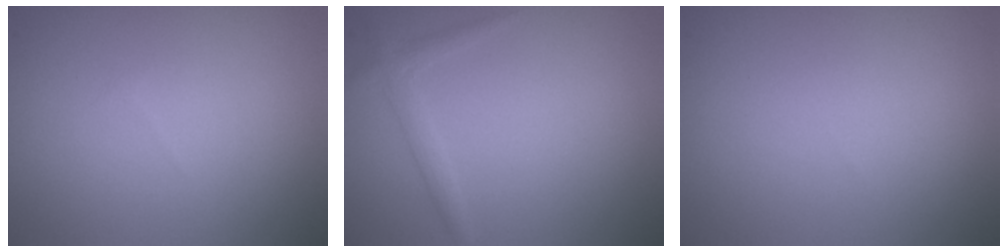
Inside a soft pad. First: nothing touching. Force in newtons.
{"total": 1.4, "press": 1.4, "slide": 0.0}
{"total": 0.0}